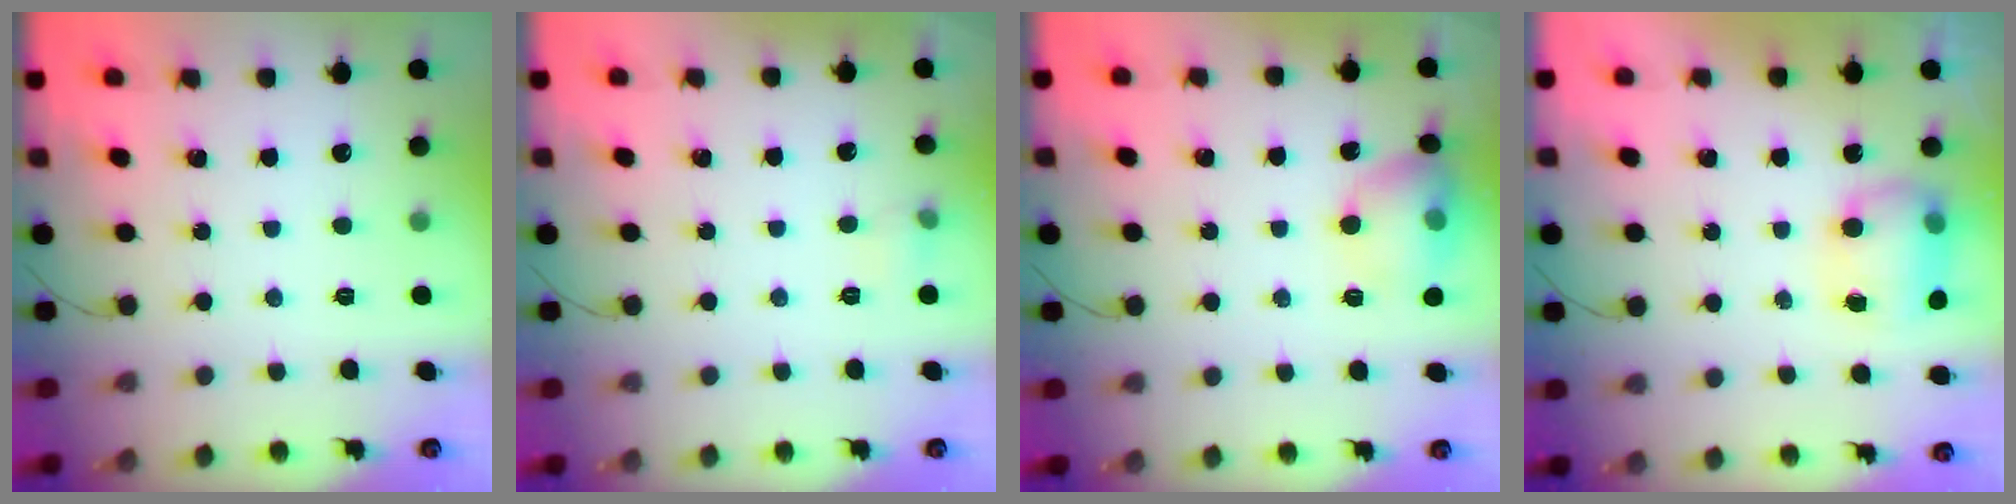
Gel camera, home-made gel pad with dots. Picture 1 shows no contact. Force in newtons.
{"total": 4.1, "press": 4.0, "slide": 1.2}
{"total": 12.2, "press": 12.0, "slide": 1.7}
{"total": 8.0, "press": 8.0, "slide": 0.5}